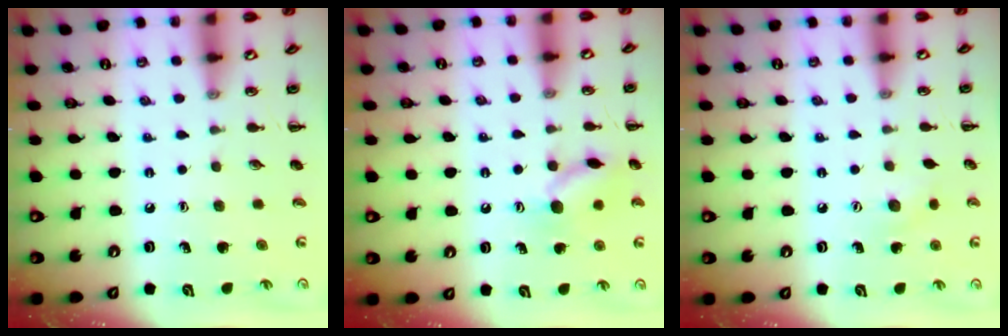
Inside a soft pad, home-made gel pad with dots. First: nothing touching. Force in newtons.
{"total": 10.3, "press": 10.3, "slide": 0.5}
{"total": 6.3, "press": 6.1, "slide": 1.6}